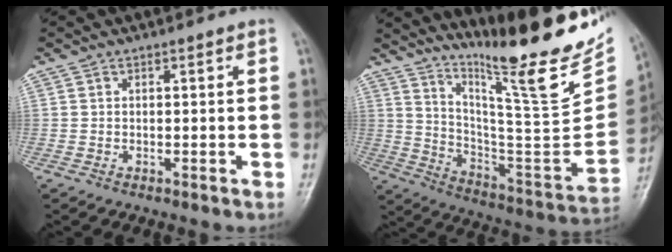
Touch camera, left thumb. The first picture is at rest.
{"total": 23.5, "force": [19.2, 2.3, 13.4], "torque": [-0.182, -0.139, 0.302]}